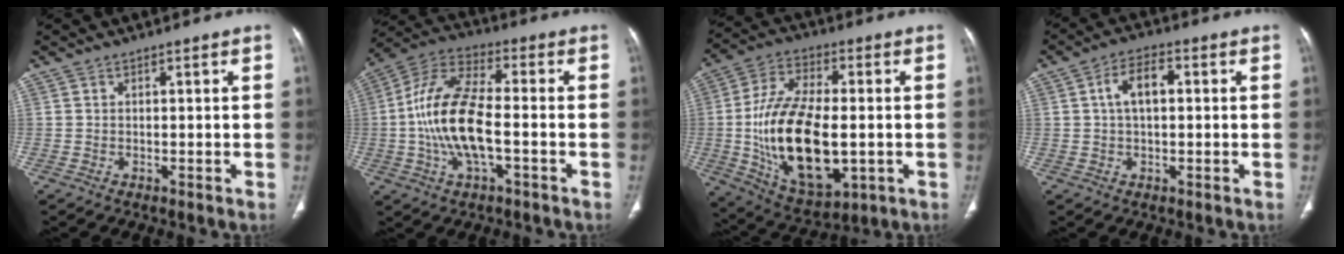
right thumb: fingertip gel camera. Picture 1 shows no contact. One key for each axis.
{"total": 15.4, "fx": -2.3, "fy": 6.3, "fz": 13.9, "tx": -0.283, "ty": 0.029, "tz": -0.048}
{"total": 22.6, "fx": -2.3, "fy": 11.6, "fz": 19.3, "tx": -0.353, "ty": -0.003, "tz": -0.023}
{"total": 5.9, "fx": 0.8, "fy": 3.2, "fz": 4.8, "tx": -0.085, "ty": 0.017, "tz": 0.009}